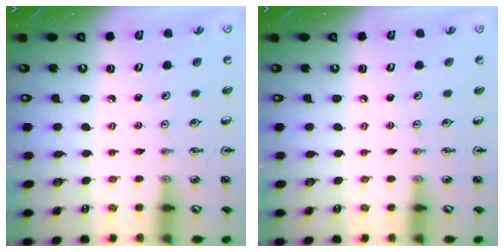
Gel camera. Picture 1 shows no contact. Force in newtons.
{"total": 0.0}